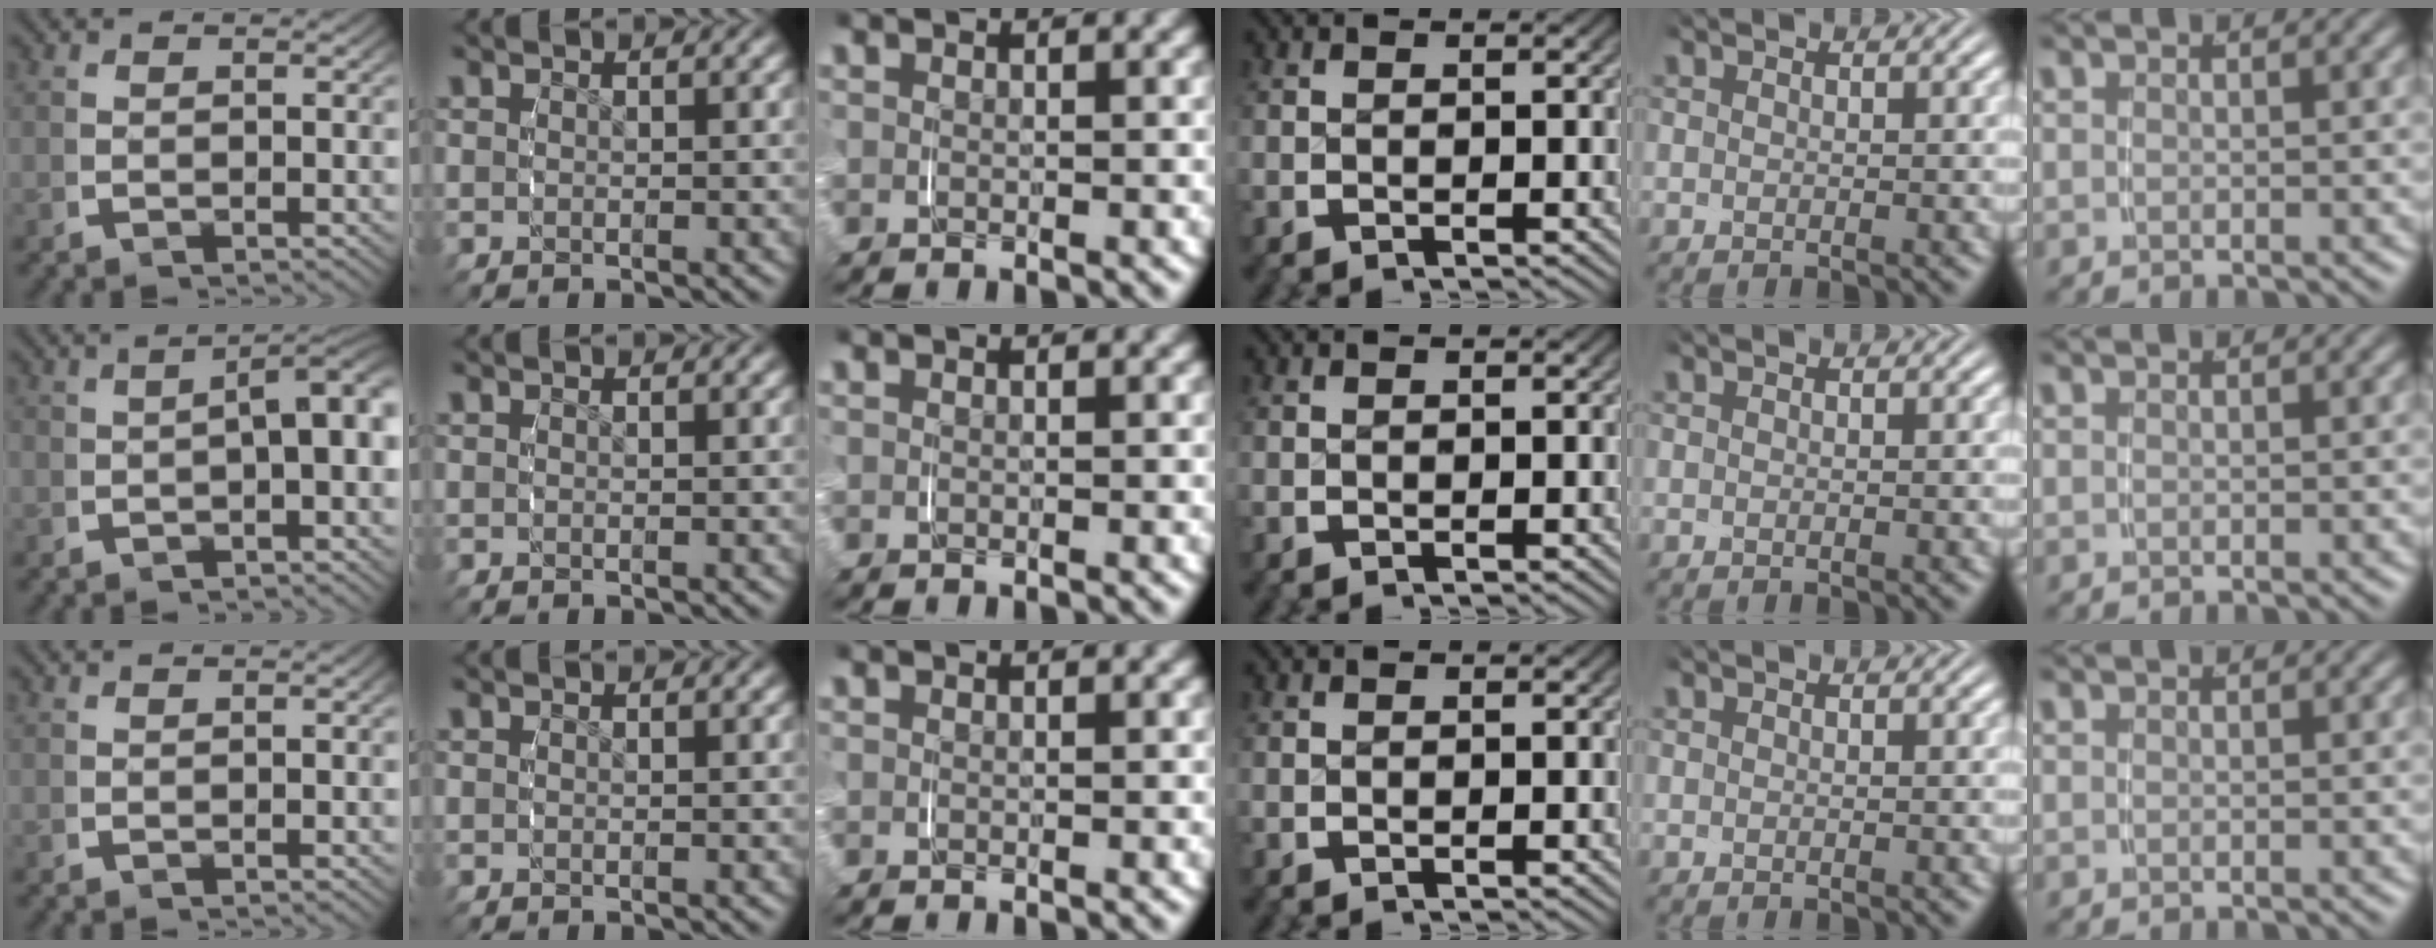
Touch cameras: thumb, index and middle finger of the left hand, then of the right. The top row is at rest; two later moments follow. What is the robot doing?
{"motion": "grasp_and_lifting", "object": "jewelry box"}